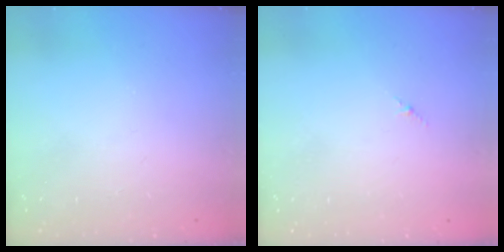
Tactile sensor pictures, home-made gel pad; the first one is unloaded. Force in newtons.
{"total": 1.8, "press": 1.7, "slide": 0.6}